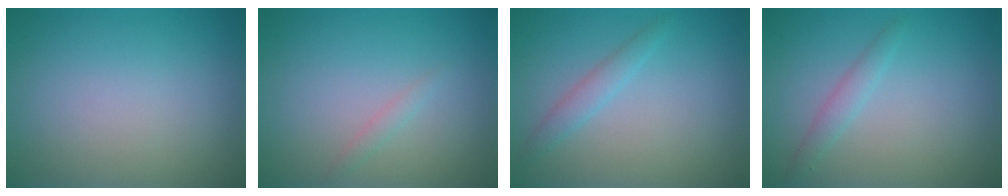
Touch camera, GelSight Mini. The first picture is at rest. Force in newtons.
{"total": 0.7, "press": 0.7, "slide": 0.0}
{"total": 1.6, "press": 1.6, "slide": 0.1}
{"total": 1.4, "press": 1.4, "slide": 0.0}